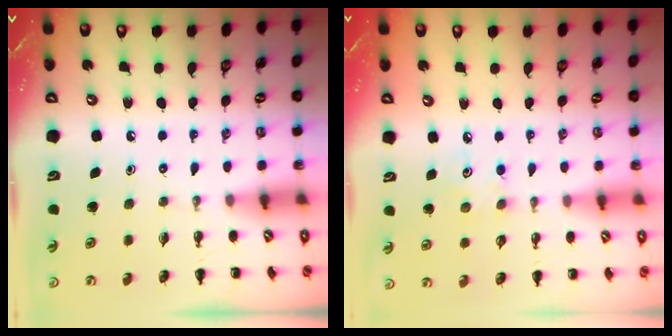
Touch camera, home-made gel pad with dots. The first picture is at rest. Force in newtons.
{"total": 3.3, "press": 3.2, "slide": 0.8}